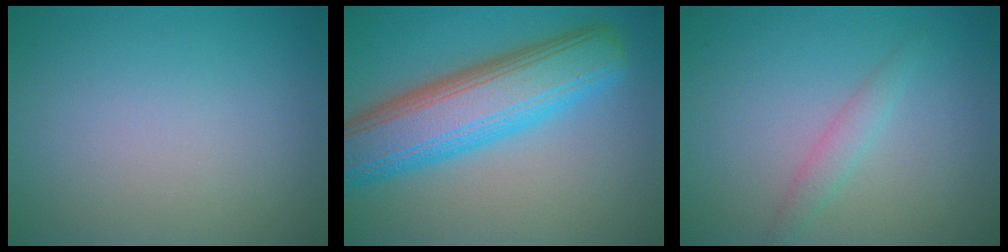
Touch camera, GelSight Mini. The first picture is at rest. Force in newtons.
{"total": 9.7, "press": 9.7, "slide": 0.4}
{"total": 1.5, "press": 1.5, "slide": 0.1}